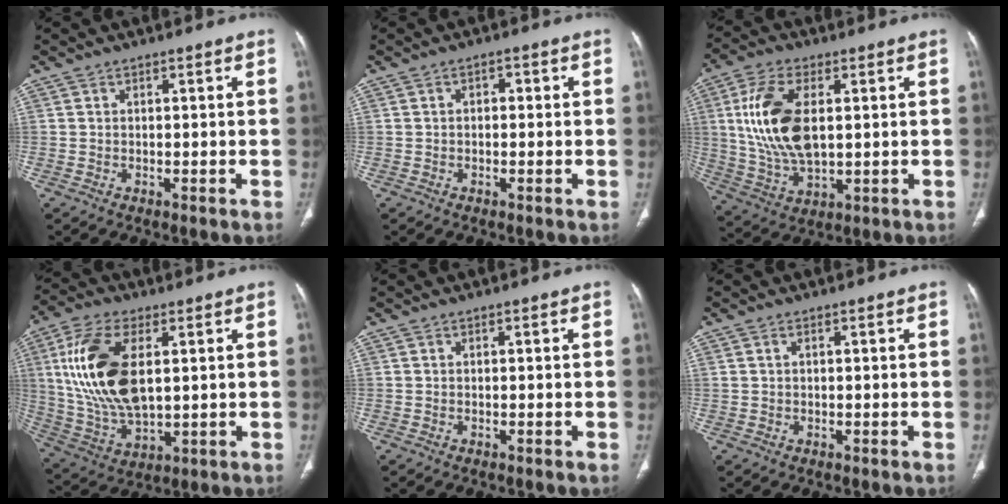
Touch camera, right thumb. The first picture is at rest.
{"total": 1.4, "force": [0.1, 1.0, 1.0], "torque": [-0.009, 0.007, -0.002]}
{"total": 15.1, "force": [2.5, 7.8, 12.7], "torque": [-0.259, -0.007, 0.055]}
{"total": 17.7, "force": [3.2, 9.0, 14.9], "torque": [-0.302, -0.009, 0.069]}
{"total": 0.0}
{"total": 0.5, "force": [0.3, 0.3, 0.3], "torque": [-0.008, 0.005, 0.007]}